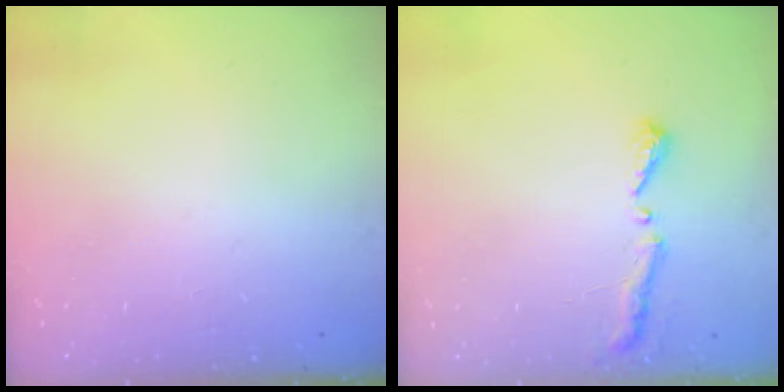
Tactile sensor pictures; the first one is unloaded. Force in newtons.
{"total": 5.1, "press": 5.0, "slide": 0.6}